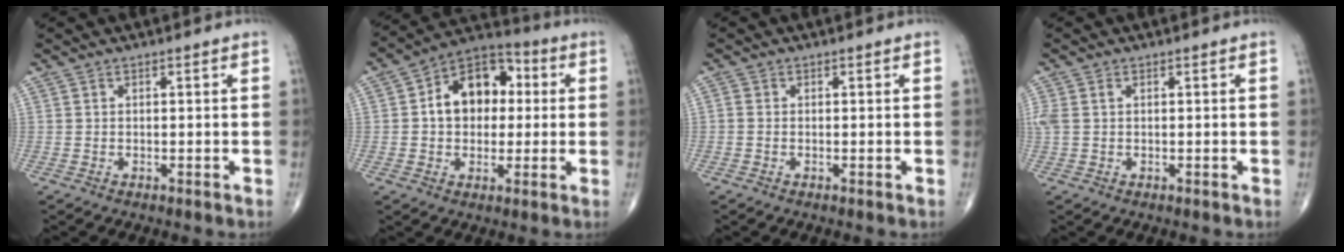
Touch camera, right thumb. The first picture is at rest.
{"total": 13.7, "force": [1.7, 9.8, 9.5], "torque": [-0.108, 0.025, 0.015]}
{"total": 0.7, "force": [-0.2, 0.5, 0.4], "torque": [-0.007, -0.001, -0.006]}
{"total": 2.8, "force": [0.4, 1.7, 2.1], "torque": [-0.078, 0.016, 0.013]}